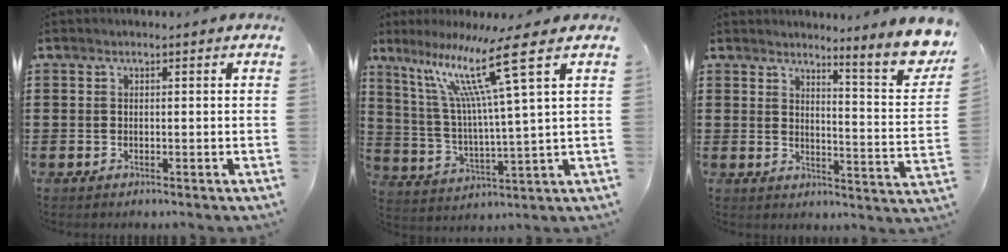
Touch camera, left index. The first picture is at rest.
{"total": 13.5, "force": [7.4, -0.5, 11.2], "torque": [-0.235, -0.017, 0.114]}
{"total": 6.7, "force": [5.4, 0.0, 4.0], "torque": [-0.066, -0.052, 0.084]}